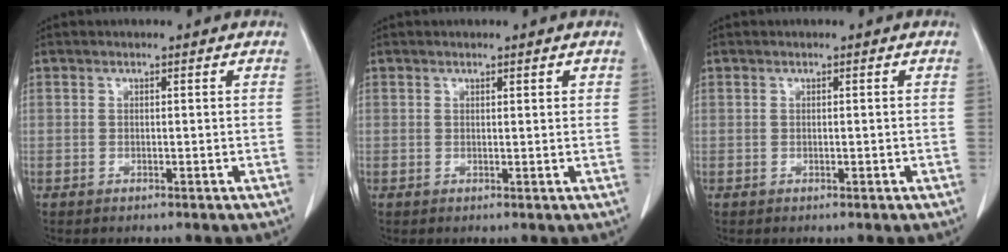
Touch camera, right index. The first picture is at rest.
{"total": 1.0, "force": [0.7, 0.2, 0.7], "torque": [-0.011, -0.001, 0.009]}
{"total": 0.0}